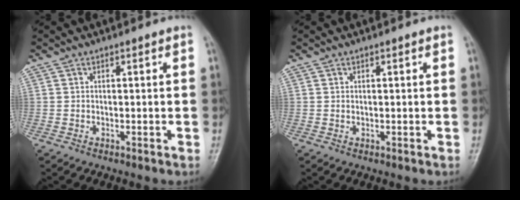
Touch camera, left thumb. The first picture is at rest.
{"total": 0.8, "force": [0.3, 0.4, 0.6], "torque": [-0.009, 0.001, 0.007]}